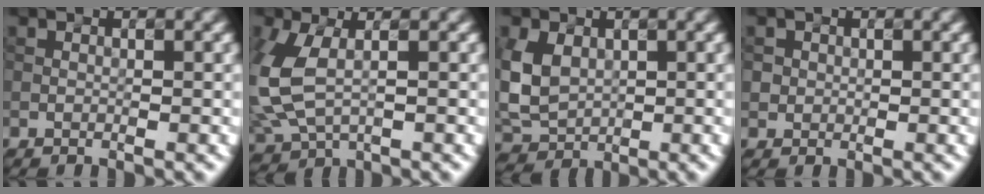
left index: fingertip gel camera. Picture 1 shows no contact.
{"total": 6.3, "force": [-0.1, 3.8, 5.0], "torque": [-0.126, -0.004, 0.005]}
{"total": 4.6, "force": [0.2, 3.6, 2.9], "torque": [-0.063, -0.001, 0.012]}
{"total": 0.9, "force": [-0.2, 0.9, 0.0], "torque": [0.011, -0.006, 0.006]}